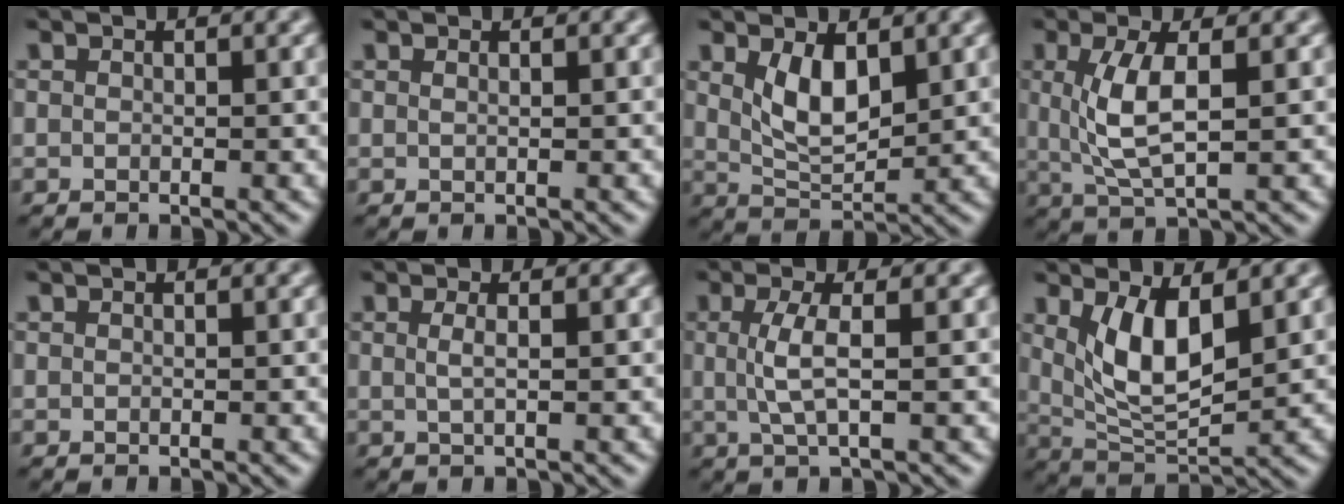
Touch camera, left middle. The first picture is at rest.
{"total": 0.6, "force": [0.3, 0.2, 0.5], "torque": [-0.003, -0.002, -0.001]}
{"total": 4.0, "force": [1.5, 1.8, 3.3], "torque": [-0.071, -0.007, 0.034]}
{"total": 4.6, "force": [0.7, 1.4, 4.3], "torque": [-0.095, -0.001, 0.018]}
{"total": 0.0}
{"total": 1.4, "force": [0.2, 0.5, 1.3], "torque": [-0.022, 0.002, 0.000]}
{"total": 3.0, "force": [0.2, 0.7, 2.9], "torque": [-0.063, 0.001, 0.002]}
{"total": 5.7, "force": [1.8, 2.3, 4.9], "torque": [-0.102, -0.013, 0.041]}